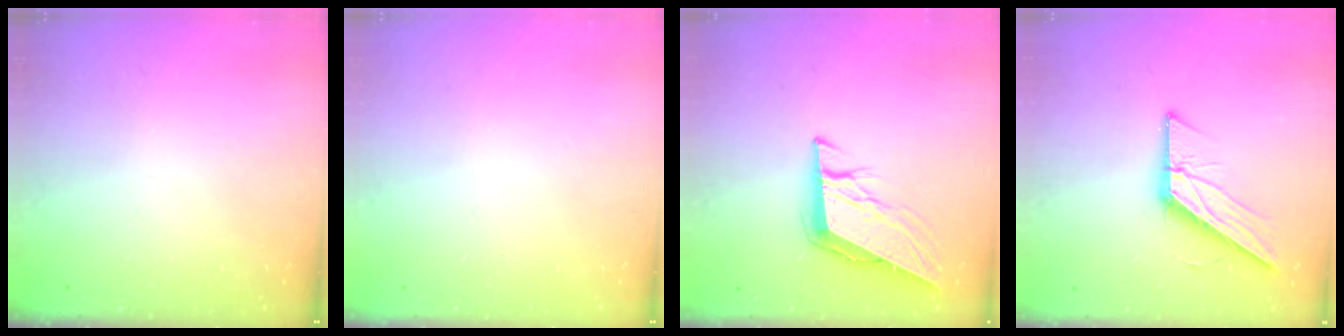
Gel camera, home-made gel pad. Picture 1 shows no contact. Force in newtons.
{"total": 0.0}
{"total": 11.0, "press": 10.5, "slide": 3.0}
{"total": 13.9, "press": 13.9, "slide": 0.5}